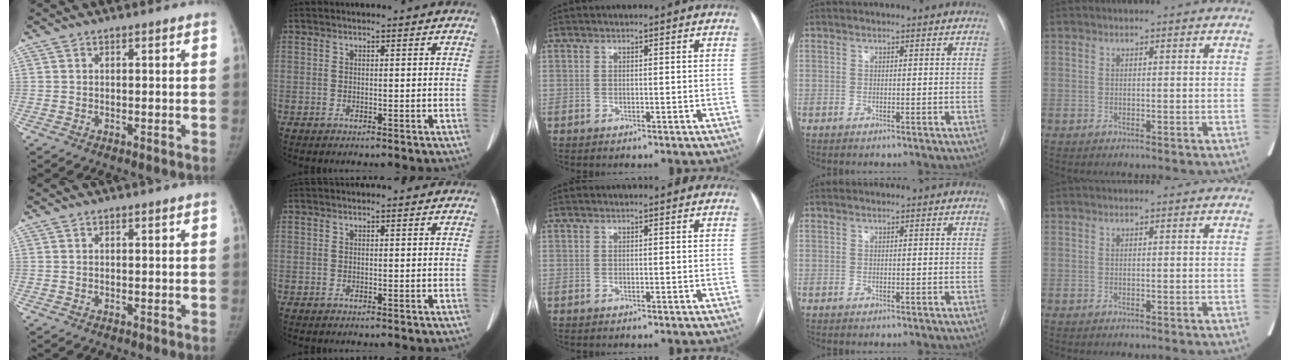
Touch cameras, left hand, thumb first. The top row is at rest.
{}